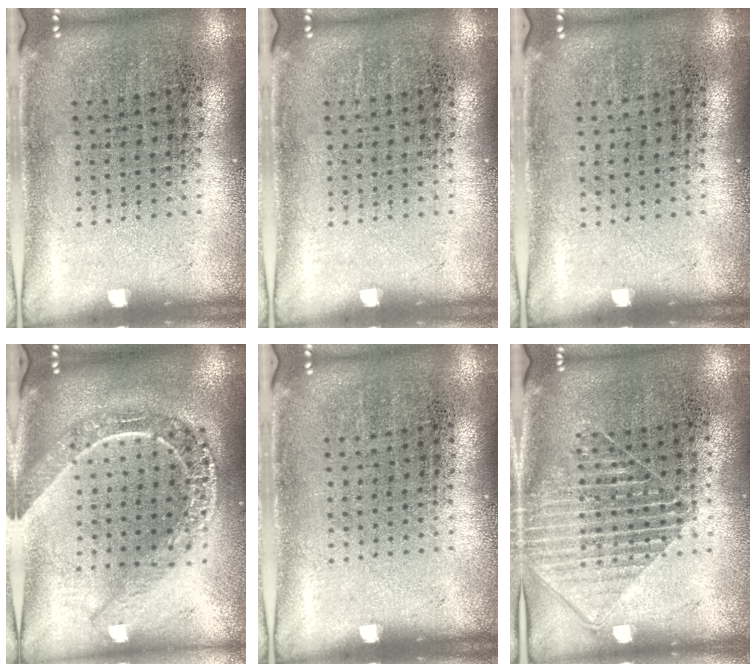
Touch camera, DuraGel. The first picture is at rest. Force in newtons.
{"total": 0.0}
{"total": 0.0}
{"total": 2.0, "press": 1.7, "slide": 1.1}
{"total": 0.0}
{"total": 1.4, "press": 1.2, "slide": 0.8}